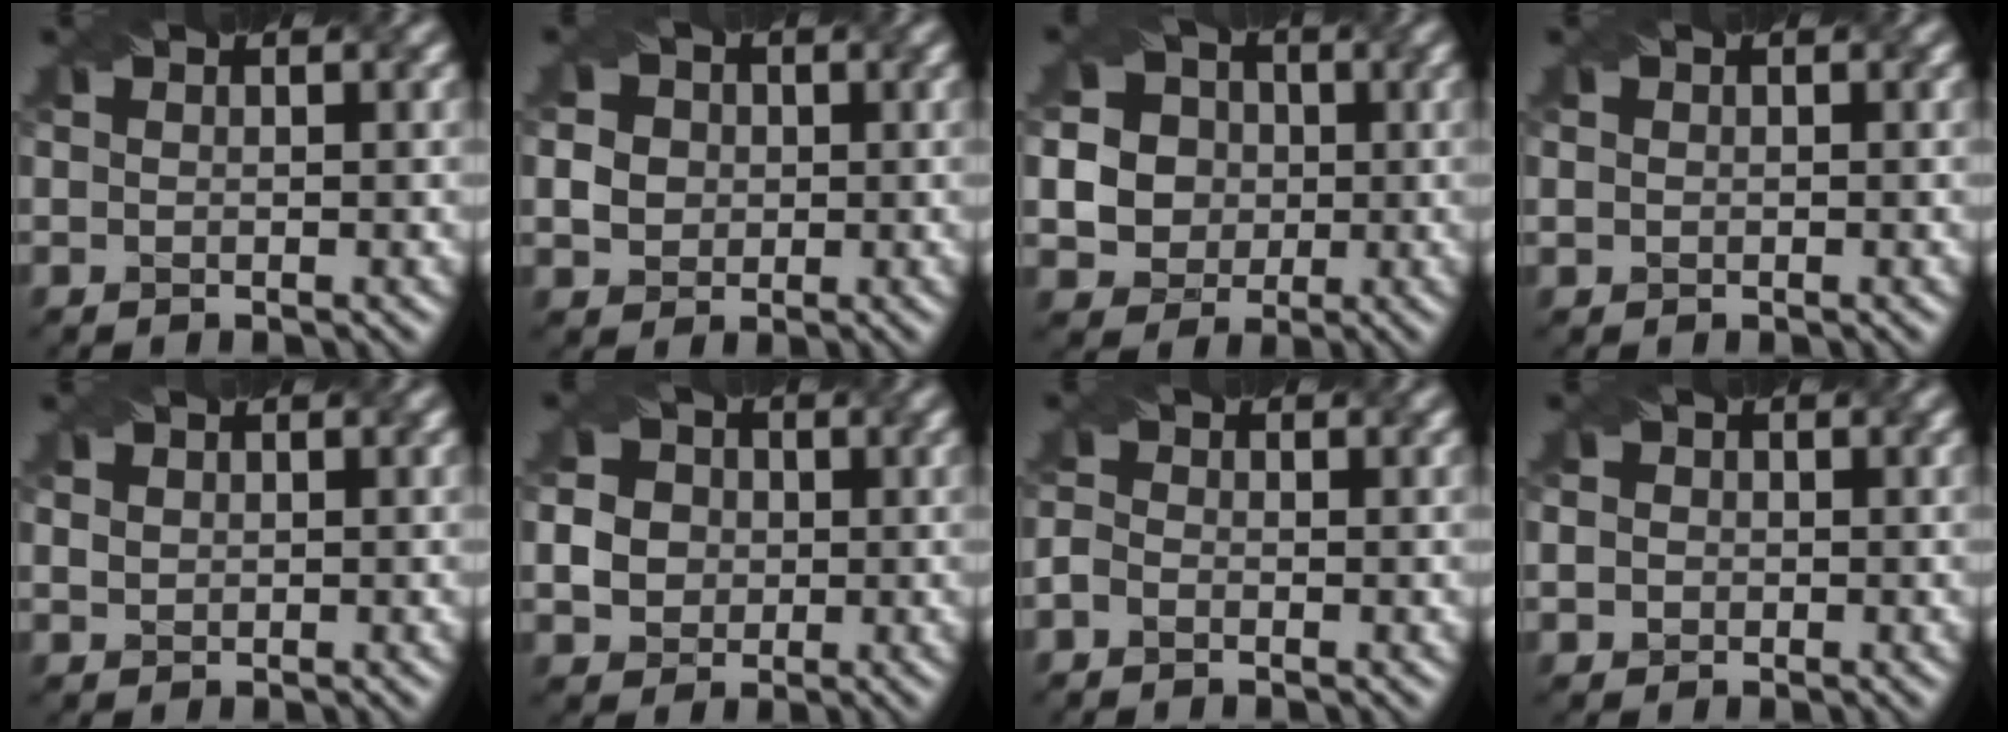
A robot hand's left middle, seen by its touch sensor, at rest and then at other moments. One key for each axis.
{"total": 5.0, "fx": 1.3, "fy": 4.3, "fz": 2.0, "tx": -0.044, "ty": 0.029, "tz": 0.015}
{"total": 8.9, "fx": 0.3, "fy": 8.3, "fz": 3.1, "tx": -0.090, "ty": 0.028, "tz": 0.004}
{"total": 1.0, "fx": 0.5, "fy": 0.9, "fz": 0.3, "tx": -0.011, "ty": 0.010, "tz": 0.006}
{"total": 1.9, "fx": 1.1, "fy": 1.3, "fz": 0.8, "tx": -0.026, "ty": 0.008, "tz": 0.023}
{"total": 4.9, "fx": 0.4, "fy": 4.5, "fz": 1.9, "tx": -0.039, "ty": 0.026, "tz": 0.005}
{"total": 1.1, "fx": -1.0, "fy": 0.5, "fz": 0.3, "tx": -0.012, "ty": 0.006, "tz": -0.016}
{"total": 3.3, "fx": 1.0, "fy": 2.8, "fz": 1.3, "tx": -0.015, "ty": 0.028, "tz": -0.002}